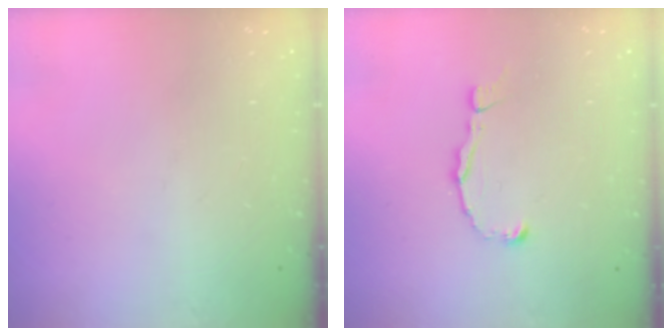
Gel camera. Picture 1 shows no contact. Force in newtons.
{"total": 2.5, "press": 2.5, "slide": 0.2}